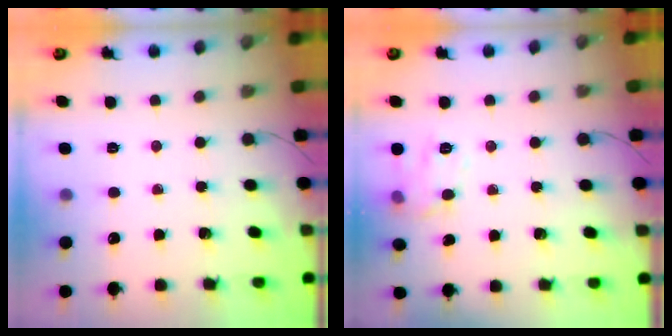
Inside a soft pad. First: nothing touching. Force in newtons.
{"total": 7.5, "press": 7.3, "slide": 1.4}